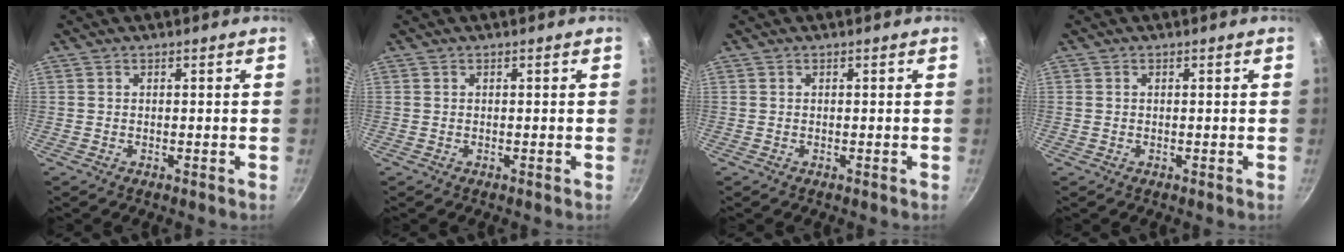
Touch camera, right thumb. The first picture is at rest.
{"total": 0.0}
{"total": 0.0}
{"total": 0.0}